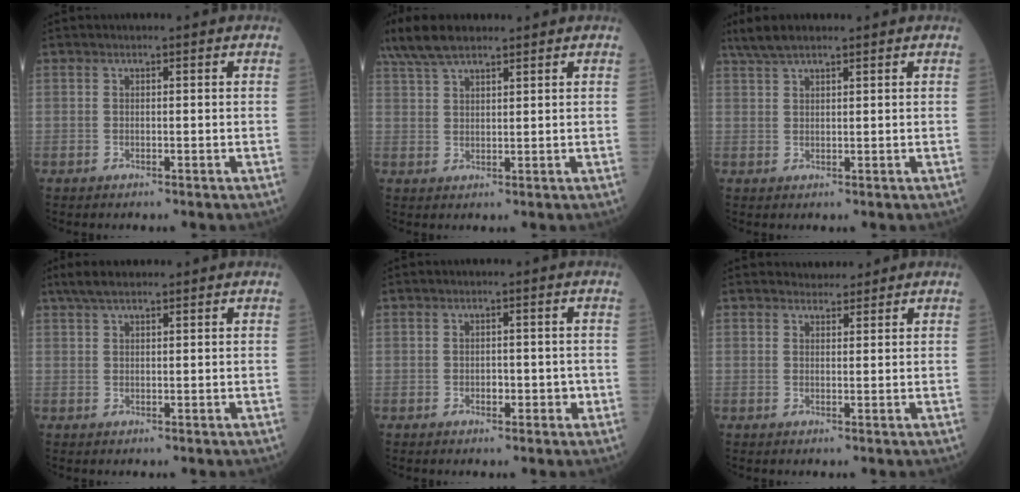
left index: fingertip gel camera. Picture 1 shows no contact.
{"total": 7.7, "force": [6.1, 2.0, 4.2], "torque": [-0.097, 0.023, 0.121]}
{"total": 3.9, "force": [3.2, 0.7, 2.1], "torque": [-0.050, 0.018, 0.066]}
{"total": 3.5, "force": [2.7, 0.8, 2.0], "torque": [-0.045, 0.017, 0.052]}
{"total": 2.4, "force": [-0.8, 1.5, 1.7], "torque": [-0.022, 0.006, -0.008]}
{"total": 2.1, "force": [1.9, 0.8, 0.0], "torque": [-0.001, 0.005, 0.028]}